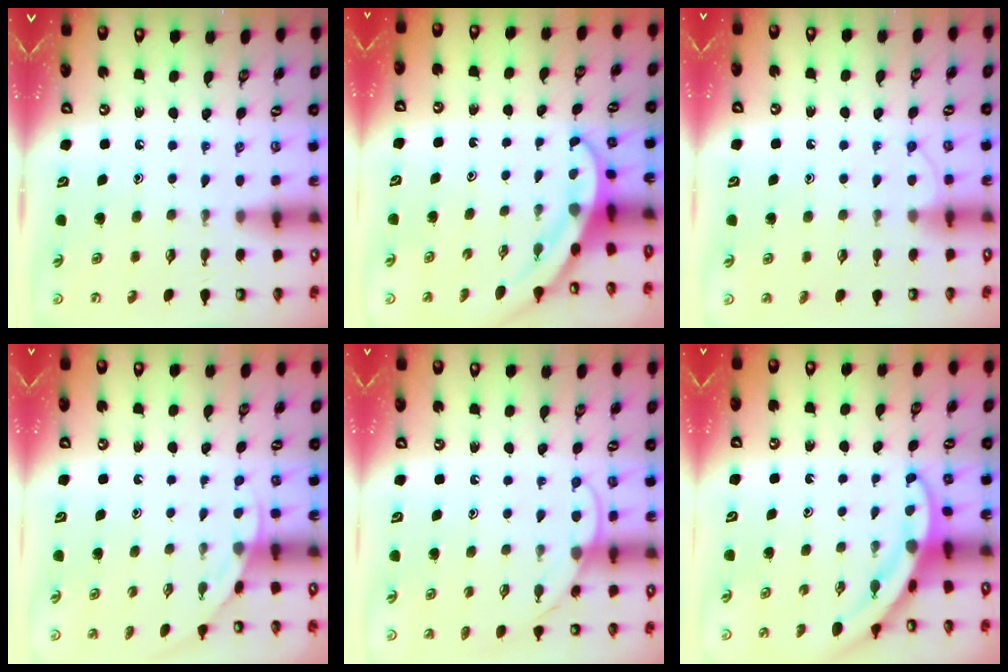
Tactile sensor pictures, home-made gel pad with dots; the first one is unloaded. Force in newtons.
{"total": 3.5, "press": 3.5, "slide": 0.1}
{"total": 5.3, "press": 5.3, "slide": 0.5}
{"total": 1.9, "press": 1.9, "slide": 0.1}
{"total": 6.6, "press": 6.6, "slide": 0.3}
{"total": 3.1, "press": 3.1, "slide": 0.3}